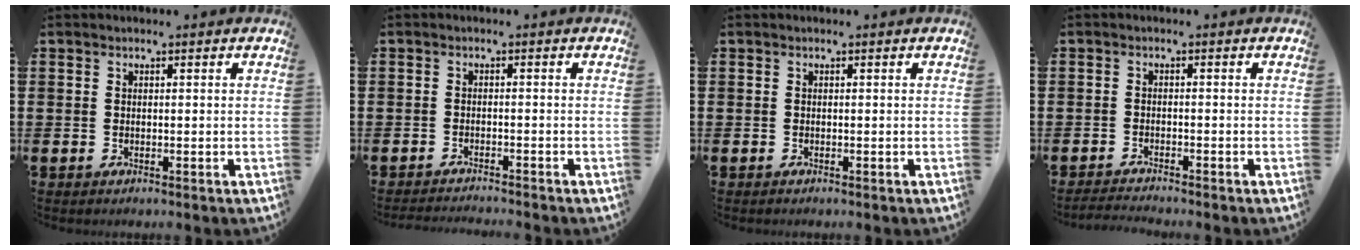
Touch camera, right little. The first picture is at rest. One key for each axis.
{"total": 1.3, "fx": -1.3, "fy": -0.2, "fz": 0.1, "tx": -0.002, "ty": 0.001, "tz": -0.026}
{"total": 0.0}
{"total": 1.3, "fx": -1.3, "fy": -0.1, "fz": 0.2, "tx": -0.005, "ty": 0.001, "tz": -0.025}